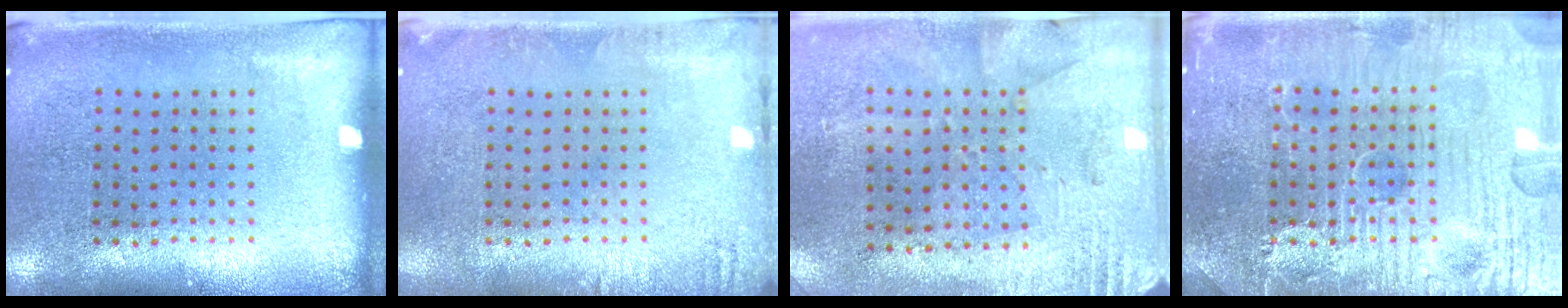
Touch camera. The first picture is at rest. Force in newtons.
{"total": 1.1, "press": 1.1, "slide": 0.2}
{"total": 2.7, "press": 2.3, "slide": 1.5}
{"total": 7.8, "press": 7.8, "slide": 0.9}